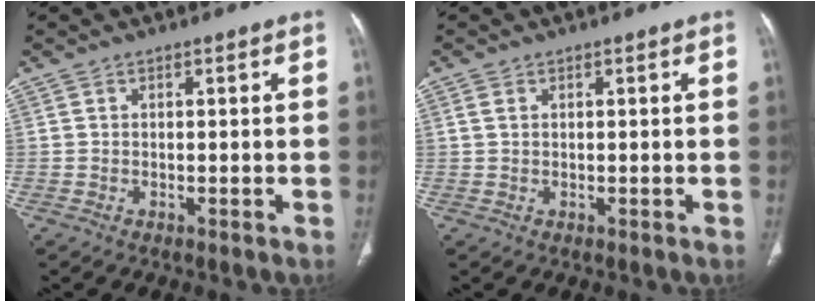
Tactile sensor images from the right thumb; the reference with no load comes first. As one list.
[{"total": 1.5, "force": [0.6, 0.9, 0.9], "torque": [-0.026, 0.004, 0.018]}]